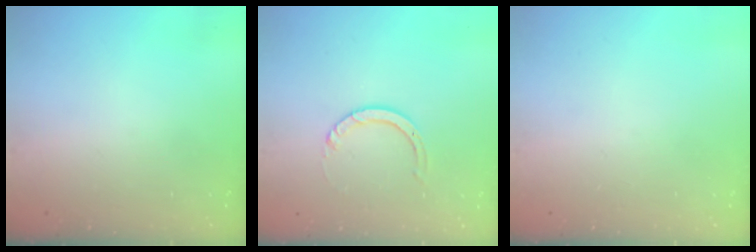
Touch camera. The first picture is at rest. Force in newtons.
{"total": 3.2, "press": 3.2, "slide": 0.3}
{"total": 0.0}